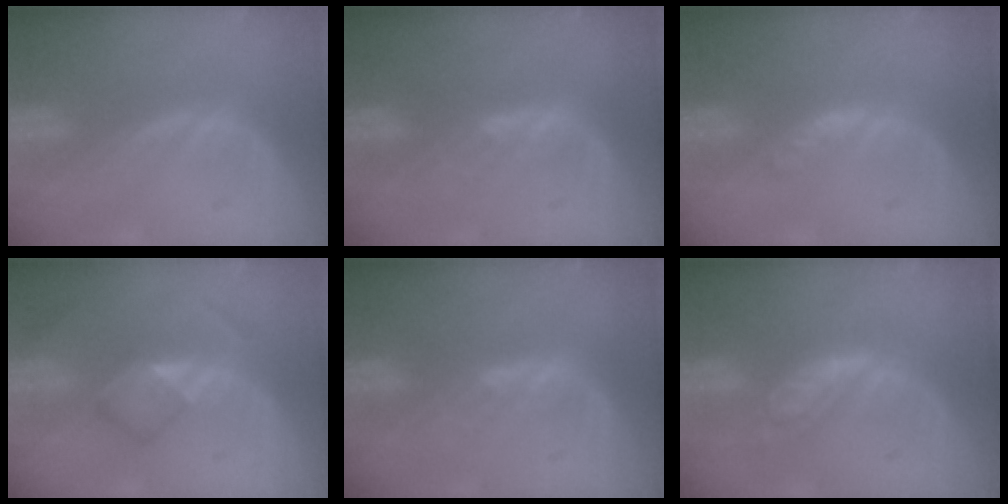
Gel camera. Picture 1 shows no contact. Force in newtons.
{"total": 1.6, "press": 1.6, "slide": 0.3}
{"total": 1.4, "press": 1.4, "slide": 0.1}
{"total": 5.0, "press": 4.6, "slide": 2.0}
{"total": 1.6, "press": 1.6, "slide": 0.3}
{"total": 5.7, "press": 5.0, "slide": 2.7}